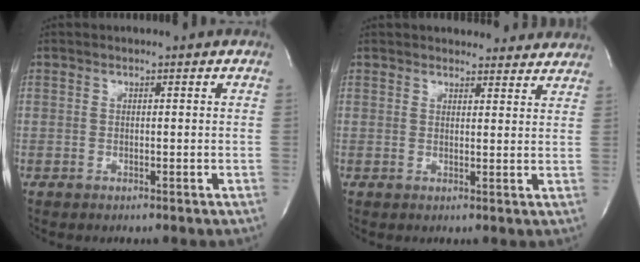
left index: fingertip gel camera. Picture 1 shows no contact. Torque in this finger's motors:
{"motor_torque": [0.02, -0.75, 0.20, 0.09]}